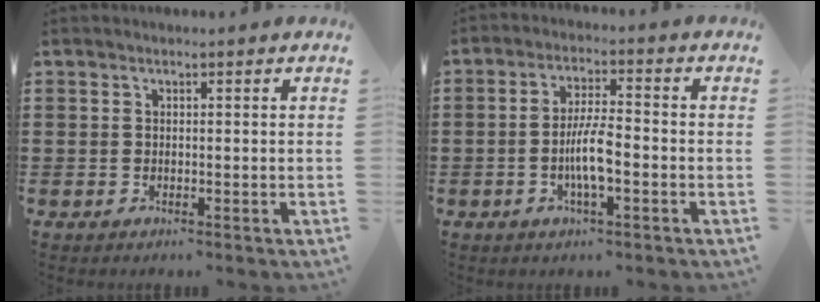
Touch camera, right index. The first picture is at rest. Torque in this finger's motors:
{"motor_torque": [1.36, -0.32, 0.60, 0.18]}